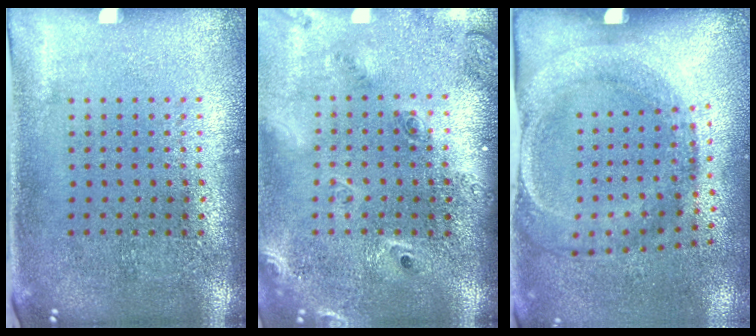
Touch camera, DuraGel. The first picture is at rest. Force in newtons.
{"total": 2.3, "press": 1.7, "slide": 1.5}
{"total": 1.8, "press": 1.2, "slide": 1.4}